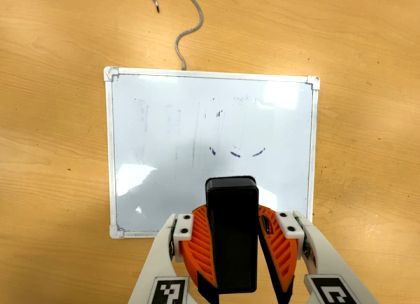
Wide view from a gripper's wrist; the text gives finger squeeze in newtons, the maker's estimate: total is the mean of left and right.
{"total": 11.0, "left": 10.8, "right": 11.3}